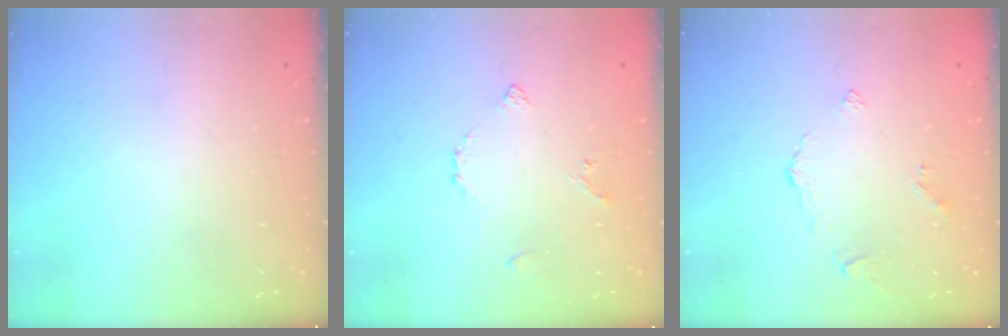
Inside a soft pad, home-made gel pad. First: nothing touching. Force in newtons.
{"total": 3.7, "press": 3.6, "slide": 0.8}
{"total": 2.6, "press": 2.6, "slide": 0.5}